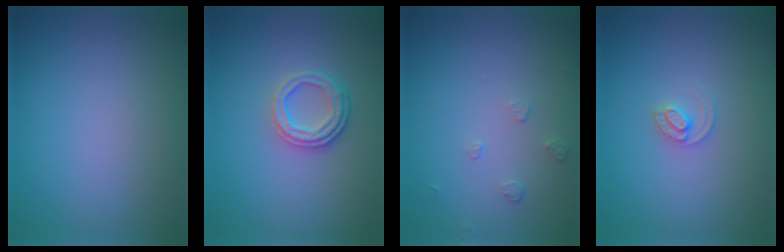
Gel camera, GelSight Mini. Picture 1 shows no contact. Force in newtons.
{"total": 3.3, "press": 2.6, "slide": 2.1}
{"total": 0.6, "press": 0.4, "slide": 0.5}
{"total": 1.5, "press": 1.5, "slide": 0.2}